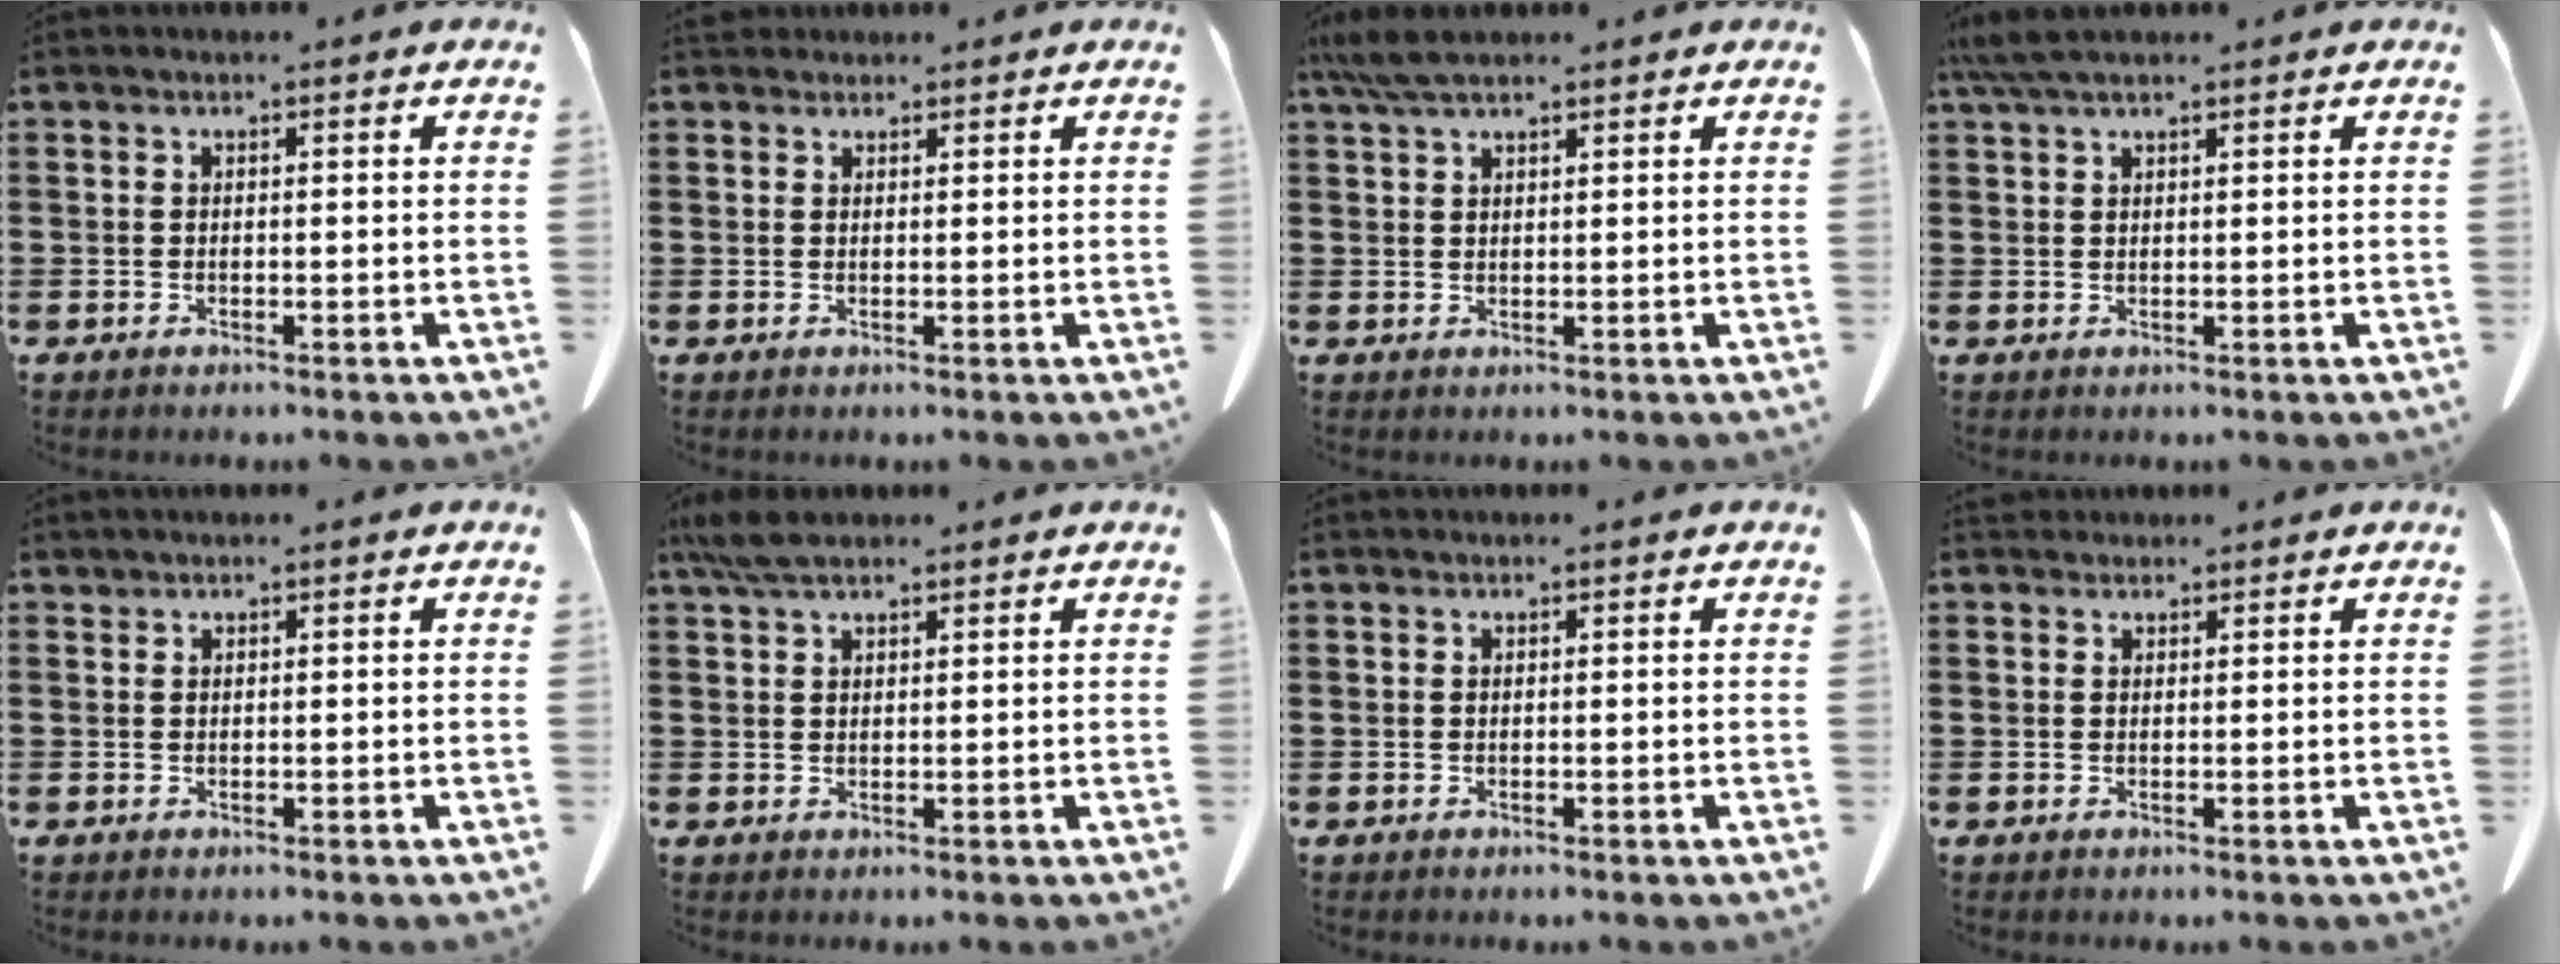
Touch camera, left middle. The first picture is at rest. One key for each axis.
{"total": 1.7, "fx": 1.6, "fy": 0.7, "fz": 0.2, "tx": -0.010, "ty": 0.002, "tz": 0.033}
{"total": 4.7, "fx": 3.6, "fy": 1.1, "fz": 2.9, "tx": -0.065, "ty": 0.000, "tz": 0.068}
{"total": 4.1, "fx": 3.0, "fy": 0.9, "fz": 2.6, "tx": -0.060, "ty": 0.001, "tz": 0.059}
{"total": 0.5, "fx": 0.5, "fy": 0.1, "fz": 0.0, "tx": -0.002, "ty": 0.000, "tz": 0.011}
{"total": 4.4, "fx": 3.3, "fy": 1.3, "fz": 2.6, "tx": -0.060, "ty": 0.001, "tz": 0.063}
{"total": 0.0}
{"total": 1.5, "fx": 1.4, "fy": 0.6, "fz": 0.2, "tx": -0.008, "ty": 0.001, "tz": 0.029}